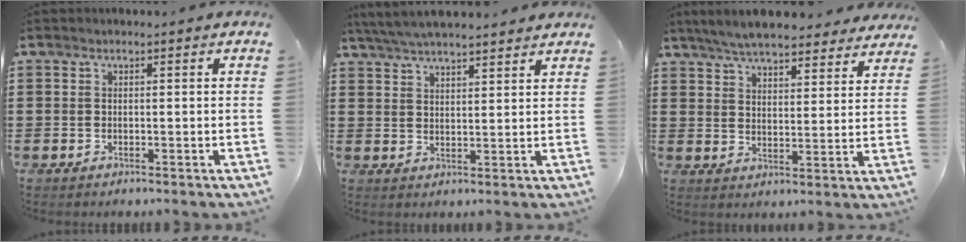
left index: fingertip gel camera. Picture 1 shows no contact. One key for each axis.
{"total": 4.7, "fx": 4.5, "fy": 0.0, "fz": 1.4, "tx": -0.042, "ty": -0.012, "tz": 0.082}
{"total": 6.5, "fx": 6.2, "fy": 0.7, "fz": 1.8, "tx": -0.059, "ty": -0.021, "tz": 0.113}